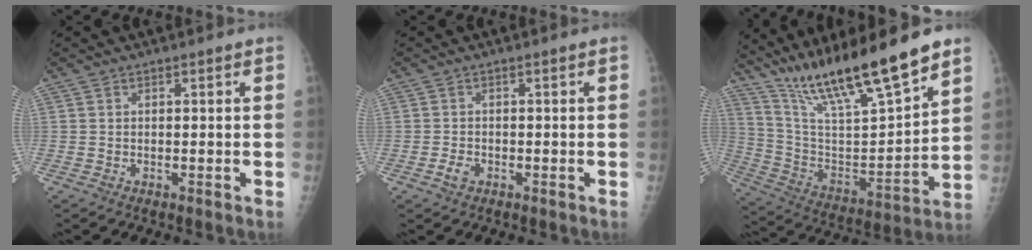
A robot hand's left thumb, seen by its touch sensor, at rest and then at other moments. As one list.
[{"total": 1.8, "force": [-0.9, 1.1, 1.0], "torque": [-0.023, 0.005, -0.016]}, {"total": 22.6, "force": [16.8, 3.4, 14.9], "torque": [-0.241, -0.066, 0.307]}]